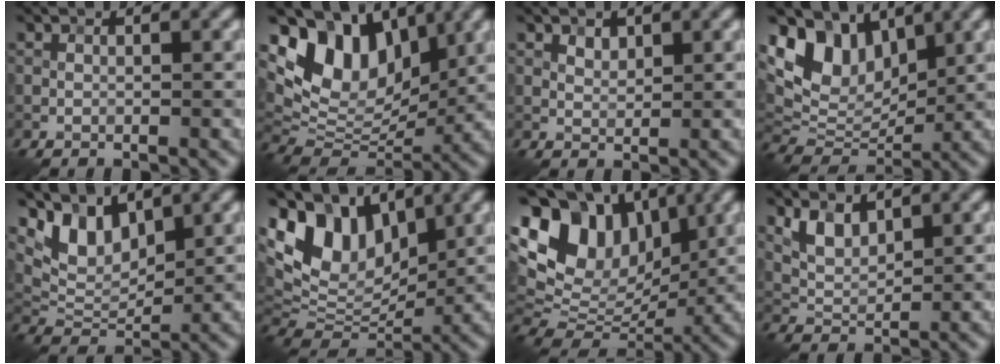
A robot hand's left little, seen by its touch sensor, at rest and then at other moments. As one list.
[{"total": 9.8, "force": [4.5, 6.4, 5.9], "torque": [-0.099, -0.002, 0.078]}, {"total": 1.2, "force": [0.8, 0.7, 0.5], "torque": [-0.010, -0.001, 0.017]}, {"total": 8.2, "force": [3.9, 5.5, 4.7], "torque": [-0.085, -0.004, 0.068]}, {"total": 5.2, "force": [3.4, 2.7, 2.9], "torque": [-0.061, -0.008, 0.062]}, {"total": 10.2, "force": [4.5, 6.7, 6.3], "torque": [-0.124, 0.003, 0.079]}, {"total": 13.1, "force": [4.4, 9.3, 8.0], "torque": [-0.145, 0.032, 0.083]}, {"total": 2.9, "force": [1.8, 1.5, 1.7], "torque": [-0.040, -0.005, 0.039]}]